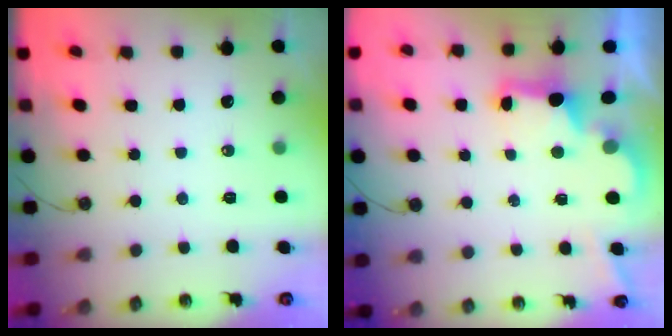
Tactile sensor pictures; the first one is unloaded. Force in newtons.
{"total": 2.9, "press": 2.8, "slide": 0.9}